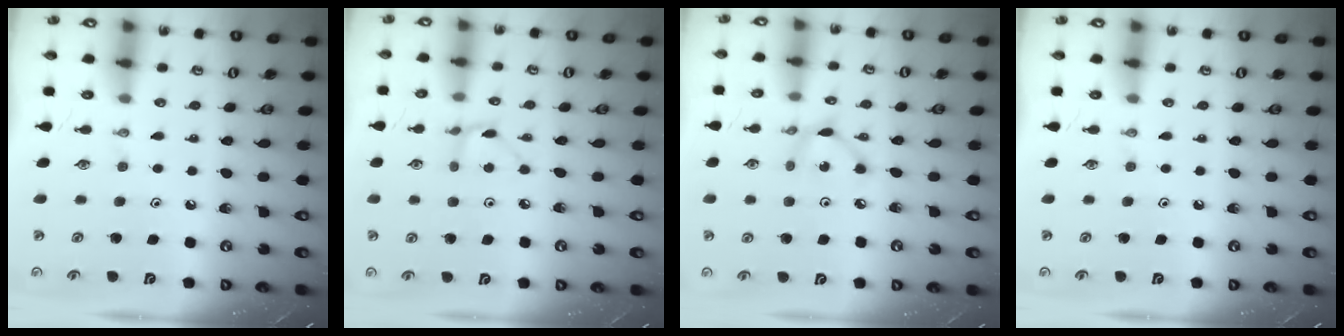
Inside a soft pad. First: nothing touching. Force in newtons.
{"total": 2.8, "press": 2.7, "slide": 0.3}
{"total": 3.8, "press": 3.8, "slide": 0.2}
{"total": 0.0}